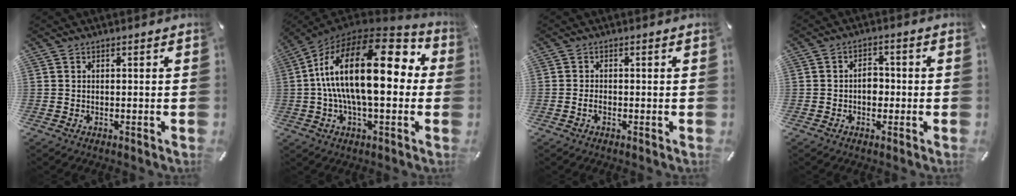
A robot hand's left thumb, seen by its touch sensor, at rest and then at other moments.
{"total": 25.9, "force": [3.2, 11.4, 23.1], "torque": [-0.428, -0.023, 0.044]}
{"total": 1.3, "force": [-0.4, 0.7, 1.0], "torque": [-0.019, 0.001, -0.008]}
{"total": 4.3, "force": [-0.5, 3.0, 2.9], "torque": [-0.040, 0.004, -0.015]}